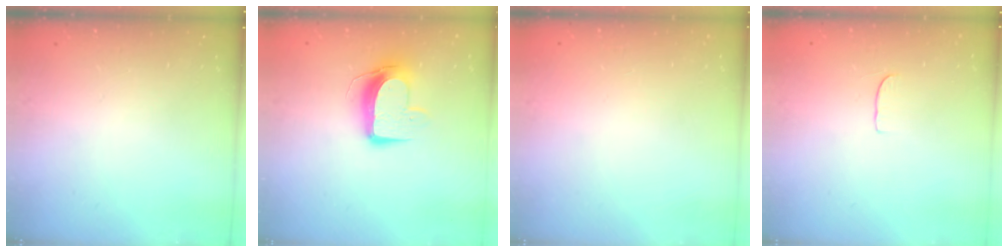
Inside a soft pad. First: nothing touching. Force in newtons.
{"total": 10.5, "press": 10.4, "slide": 0.8}
{"total": 0.0}
{"total": 4.9, "press": 4.9, "slide": 0.5}